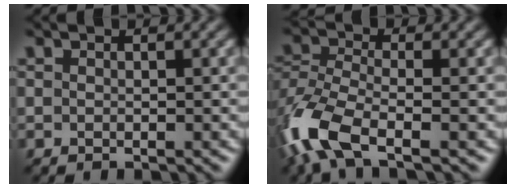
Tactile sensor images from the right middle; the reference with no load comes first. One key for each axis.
{"total": 7.8, "fx": -4.5, "fy": 3.3, "fz": 5.5, "tx": -0.137, "ty": -0.007, "tz": -0.100}